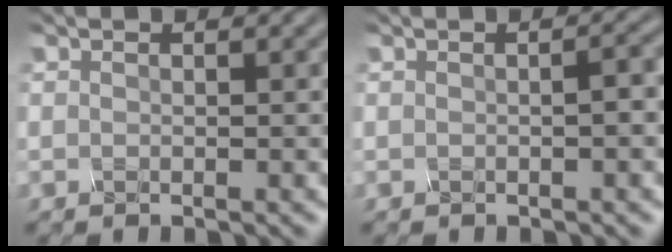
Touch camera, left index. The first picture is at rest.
{"total": 1.9, "force": [-0.1, 0.5, 1.8], "torque": [-0.020, 0.006, -0.001]}